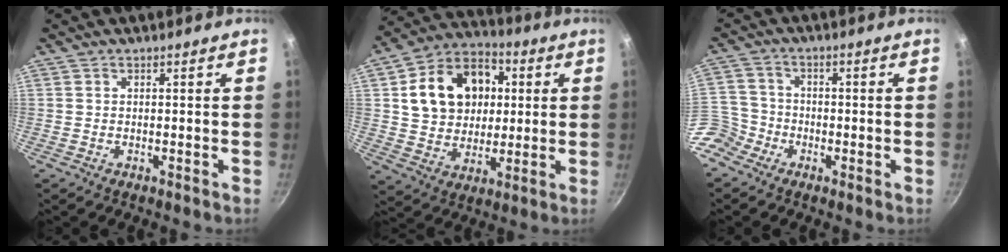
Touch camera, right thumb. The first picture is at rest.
{"total": 18.0, "force": [3.3, 14.1, 10.7], "torque": [-0.147, 0.018, 0.054]}
{"total": 7.3, "force": [-4.2, 5.7, 1.6], "torque": [-0.004, 0.046, -0.093]}